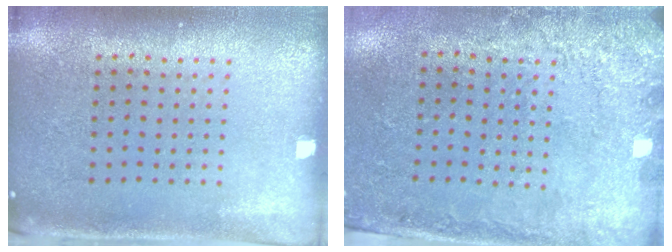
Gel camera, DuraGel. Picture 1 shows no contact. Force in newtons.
{"total": 2.7, "press": 2.0, "slide": 1.9}